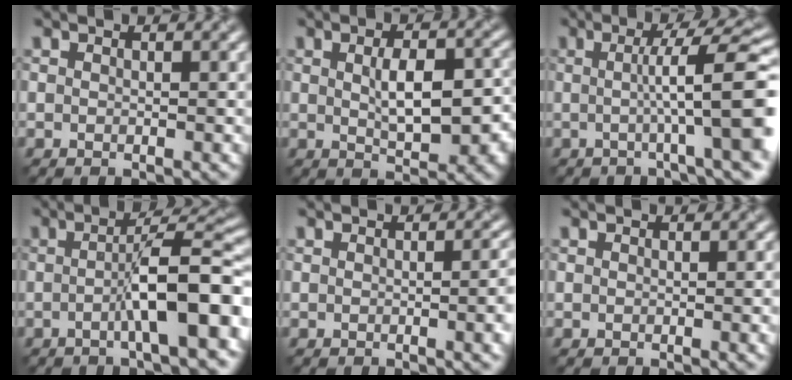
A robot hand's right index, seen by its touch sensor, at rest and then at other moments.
{"total": 6.0, "force": [-0.1, 2.5, 5.4], "torque": [-0.086, -0.003, 0.004]}
{"total": 10.2, "force": [-0.1, 2.0, 10.0], "torque": [-0.115, 0.011, -0.008]}
{"total": 8.5, "force": [-1.5, 1.7, 8.1], "torque": [-0.111, 0.011, -0.031]}
{"total": 4.4, "force": [-0.4, 1.7, 4.0], "torque": [-0.031, 0.002, -0.003]}
{"total": 1.7, "force": [0.0, 0.6, 1.6], "torque": [-0.015, 0.003, 0.000]}